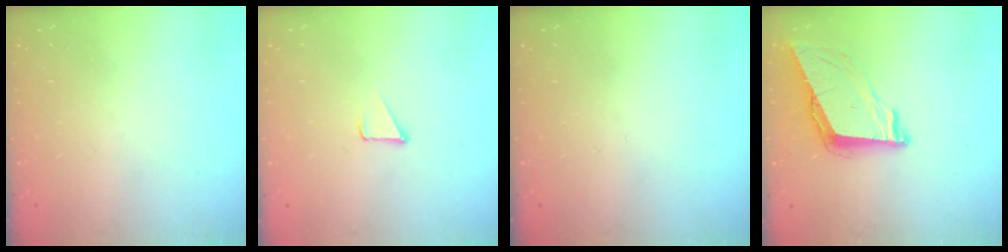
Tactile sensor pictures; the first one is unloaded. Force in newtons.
{"total": 2.3, "press": 2.3, "slide": 0.2}
{"total": 0.0}
{"total": 9.3, "press": 8.8, "slide": 3.2}